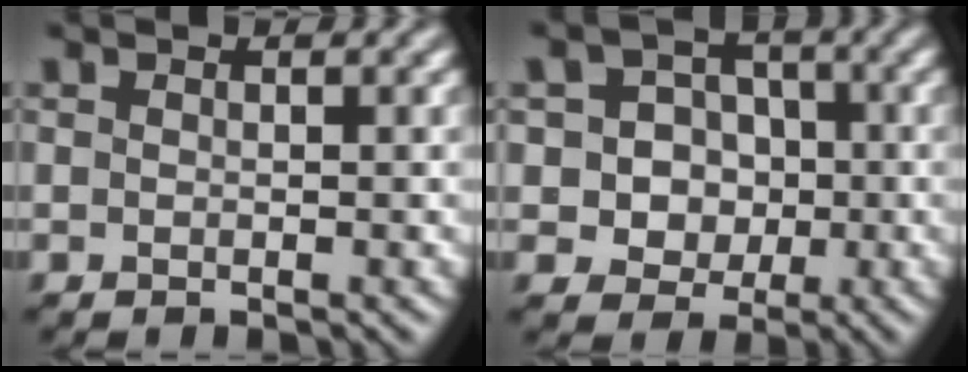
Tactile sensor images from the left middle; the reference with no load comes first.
{"total": 5.6, "force": [-0.2, 5.1, 2.4], "torque": [-0.022, 0.017, -0.027]}